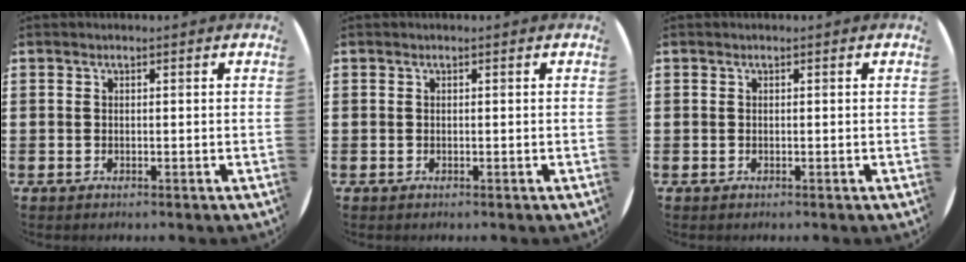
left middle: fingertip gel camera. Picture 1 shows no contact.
{"total": 0.0}
{"total": 0.0}